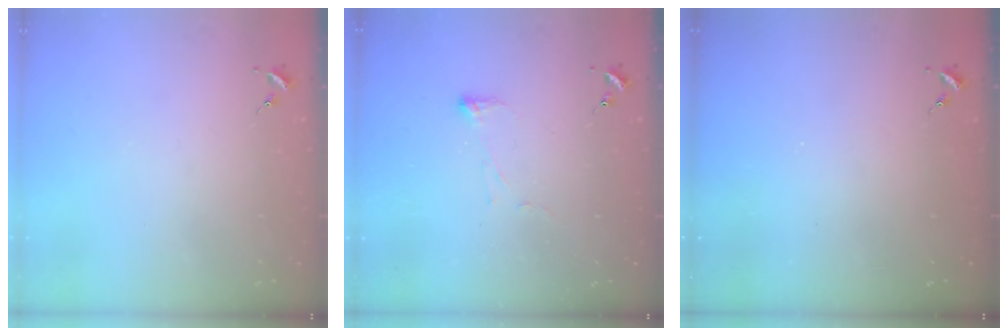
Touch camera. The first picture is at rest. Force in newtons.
{"total": 3.3, "press": 3.3, "slide": 0.7}
{"total": 0.0}